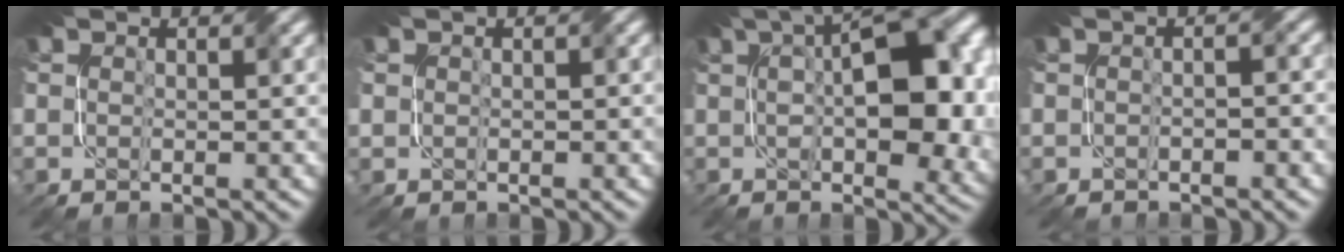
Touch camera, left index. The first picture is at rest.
{"total": 0.6, "force": [0.1, 0.6, 0.0], "torque": [0.006, -0.002, 0.001]}
{"total": 13.1, "force": [2.2, 6.1, 11.3], "torque": [-0.151, 0.009, 0.037]}
{"total": 1.3, "force": [-0.8, 0.2, 1.0], "torque": [-0.015, -0.003, -0.019]}